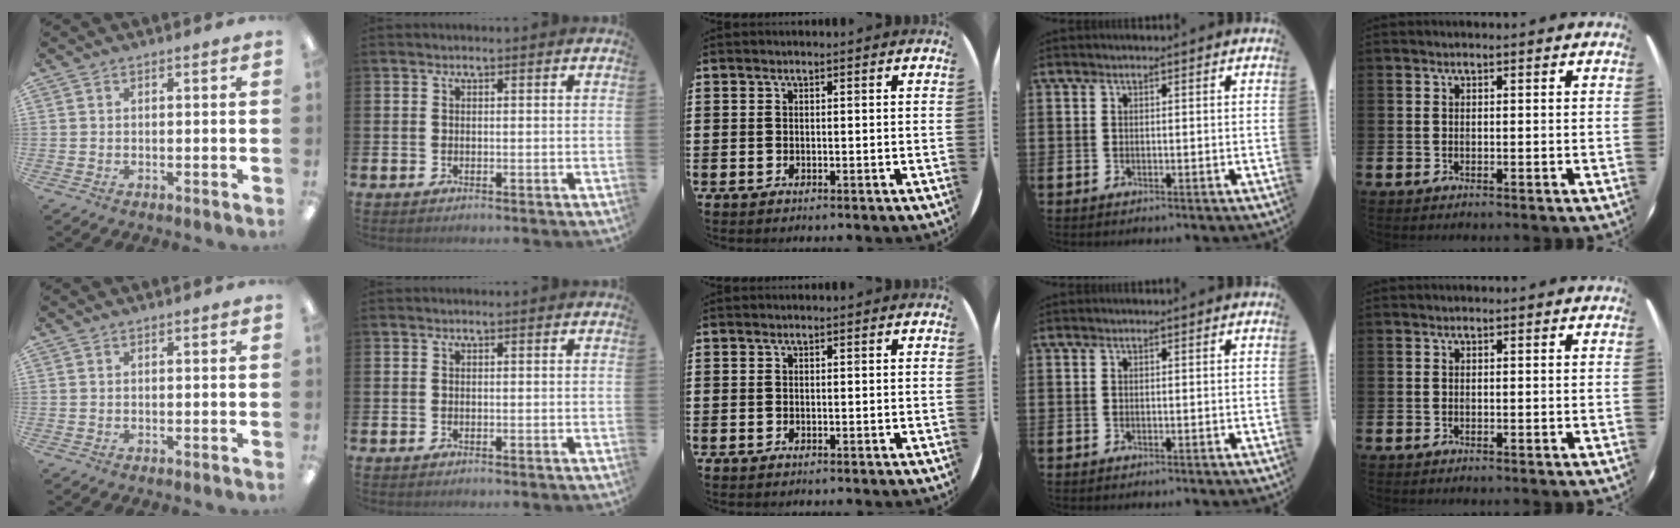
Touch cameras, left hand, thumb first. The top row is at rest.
{}